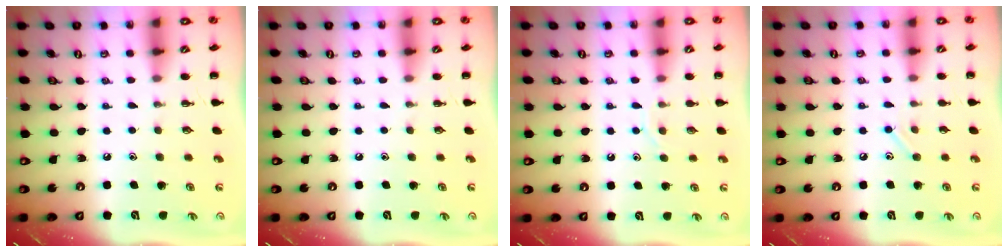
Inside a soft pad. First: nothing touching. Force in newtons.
{"total": 0.0}
{"total": 7.2, "press": 7.1, "slide": 1.1}
{"total": 6.3, "press": 6.1, "slide": 1.7}